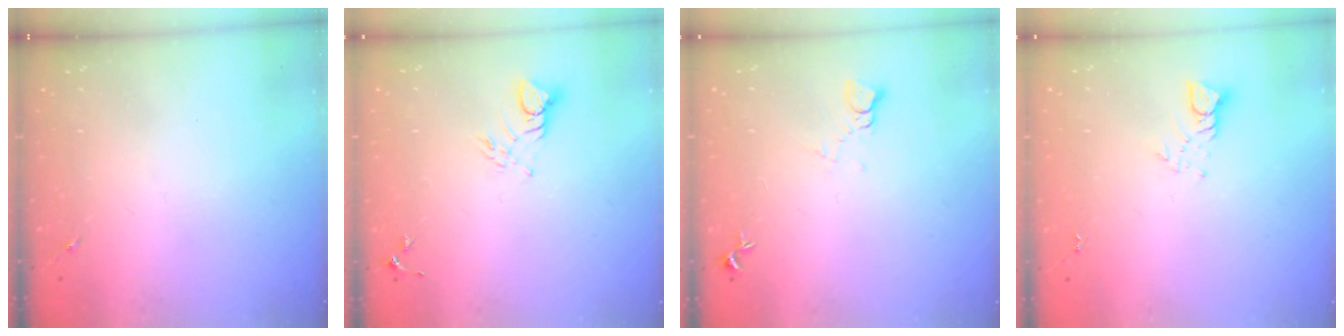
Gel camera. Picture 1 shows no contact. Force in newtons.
{"total": 4.6, "press": 4.6, "slide": 0.2}
{"total": 3.3, "press": 3.3, "slide": 0.3}
{"total": 3.8, "press": 3.8, "slide": 0.2}